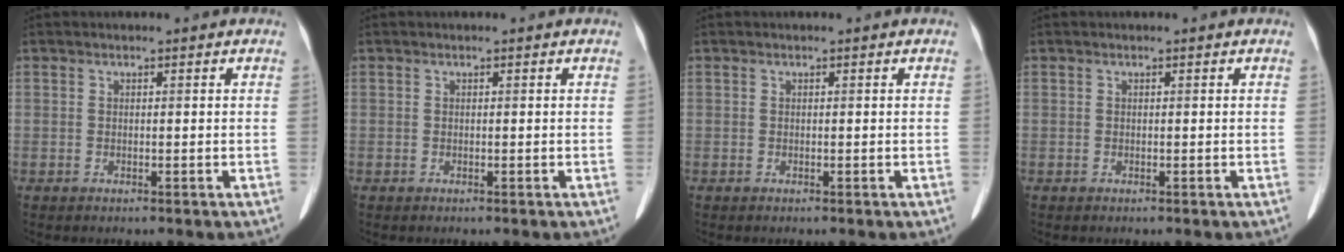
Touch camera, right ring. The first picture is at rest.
{"total": 0.0}
{"total": 0.0}
{"total": 0.0}